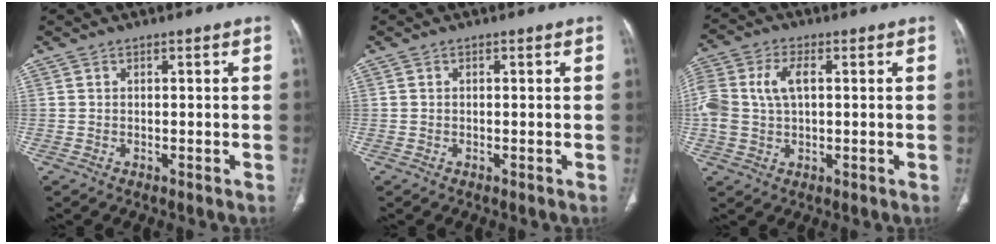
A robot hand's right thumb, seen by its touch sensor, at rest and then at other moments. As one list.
[{"total": 0.0}, {"total": 10.7, "force": [1.5, 6.6, 8.2], "torque": [-0.198, 0.015, 0.033]}]